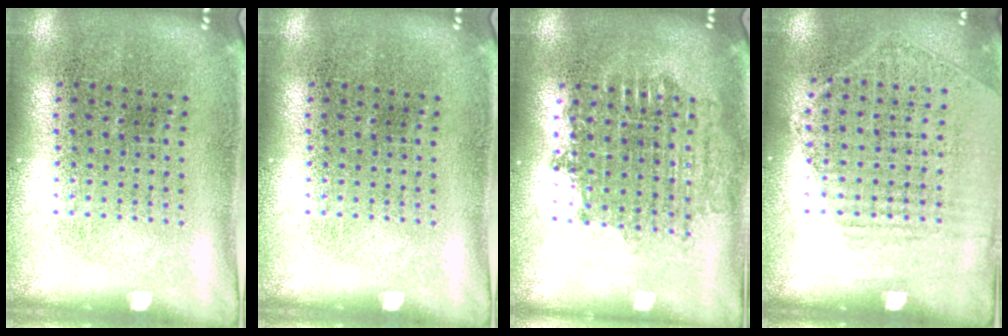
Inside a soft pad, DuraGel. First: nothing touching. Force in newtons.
{"total": 0.0}
{"total": 1.7, "press": 1.4, "slide": 1.0}
{"total": 1.2, "press": 1.0, "slide": 0.7}